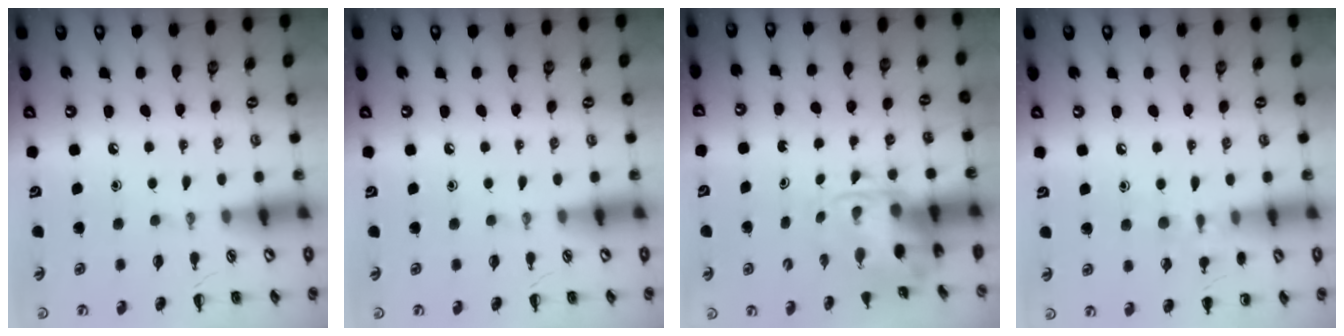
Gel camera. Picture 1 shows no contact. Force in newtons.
{"total": 0.0}
{"total": 3.8, "press": 3.7, "slide": 0.8}
{"total": 8.0, "press": 7.7, "slide": 2.1}